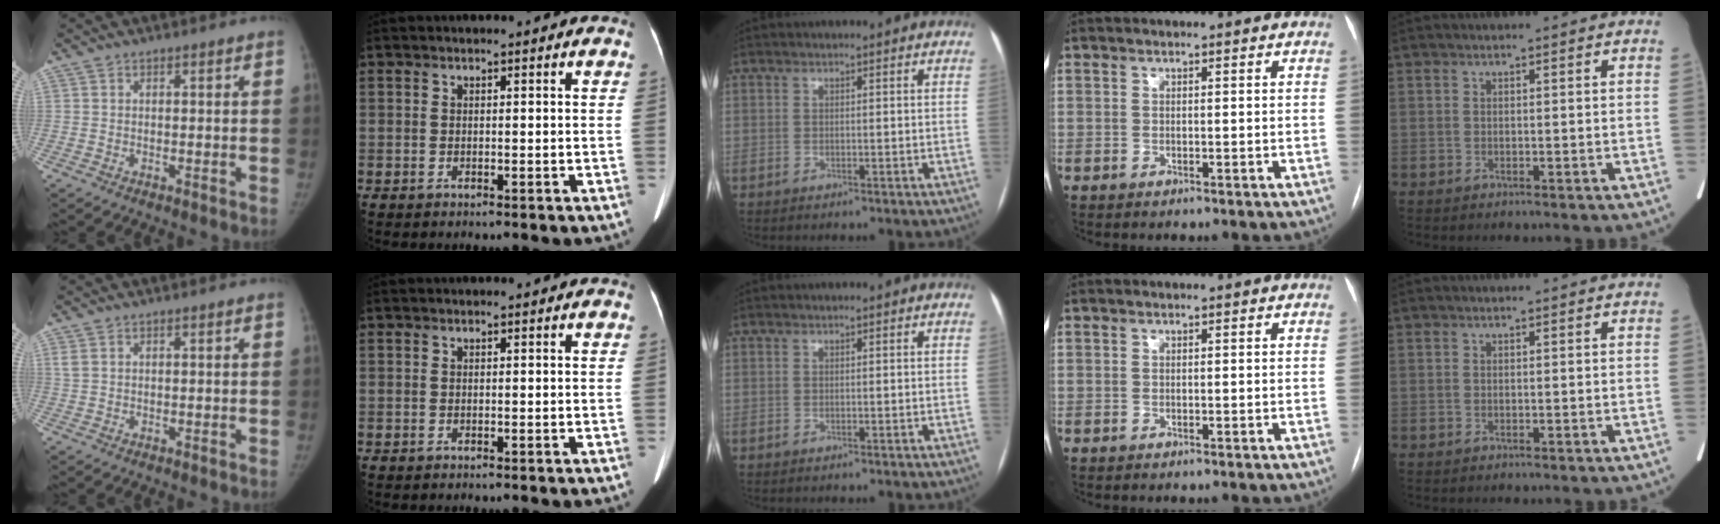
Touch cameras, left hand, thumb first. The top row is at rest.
{"thumb": {"total": 1.2, "force": [0.7, 0.6, 0.8], "torque": [-0.020, 0.010, 0.019]}}